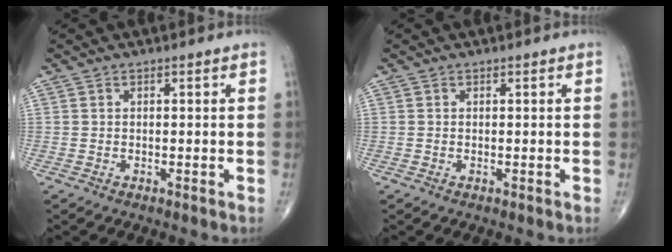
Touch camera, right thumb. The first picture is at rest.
{"total": 0.0}